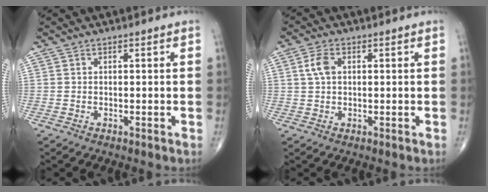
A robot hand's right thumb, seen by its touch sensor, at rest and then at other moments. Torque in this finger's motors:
{"motor_torque": [-0.11, 0.11, 0.01, -0.01, 0.03]}